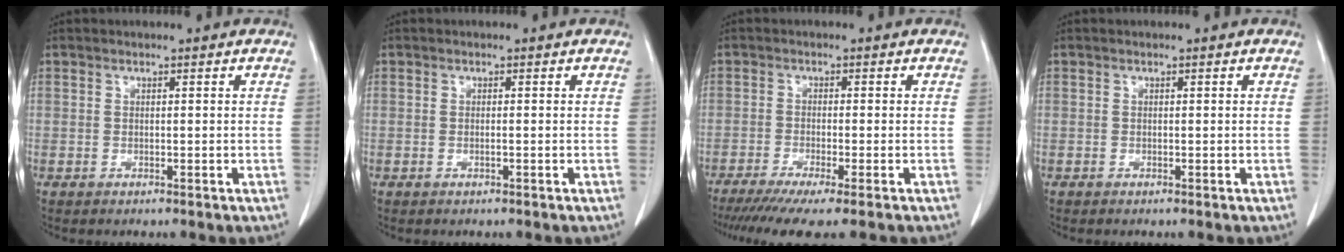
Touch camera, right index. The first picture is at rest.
{"total": 0.7, "force": [-0.2, 0.2, 0.7], "torque": [-0.016, 0.000, -0.002]}
{"total": 10.1, "force": [-7.5, 0.9, 6.7], "torque": [-0.107, -0.016, -0.115]}
{"total": 0.0}